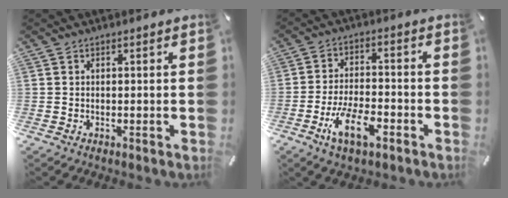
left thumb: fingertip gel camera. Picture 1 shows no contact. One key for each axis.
{"total": 10.1, "fx": -5.1, "fy": 4.4, "fz": 7.5, "tx": -0.151, "ty": 0.016, "tz": -0.093}